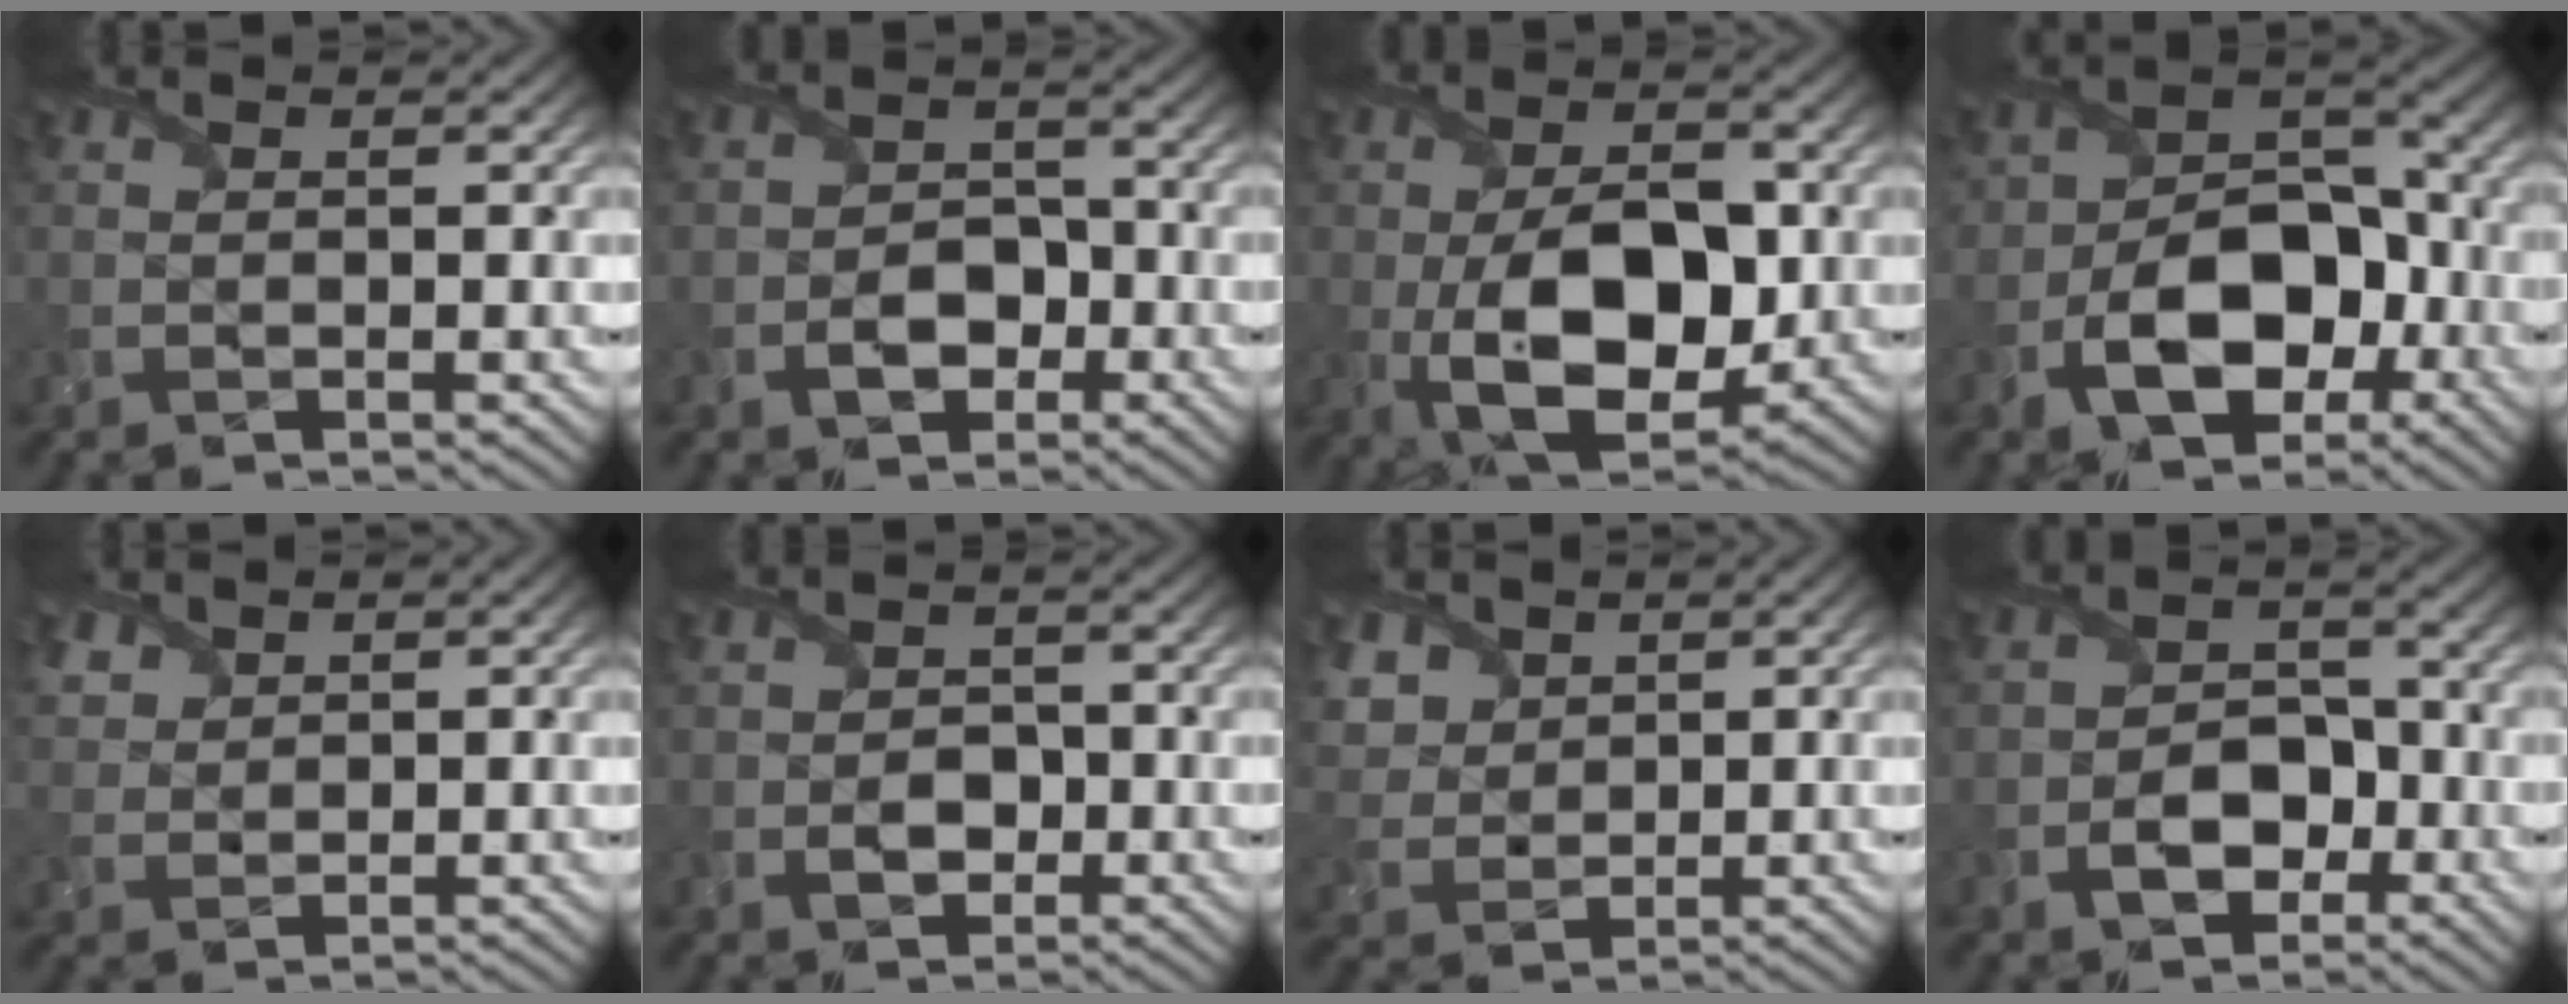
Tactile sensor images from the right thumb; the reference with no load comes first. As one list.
[{"total": 4.6, "force": [-2.1, 3.2, 2.6], "torque": [-0.041, -0.002, -0.042]}, {"total": 12.8, "force": [-2.0, 7.2, 10.4], "torque": [-0.184, -0.015, -0.031]}, {"total": 11.2, "force": [-4.2, 7.1, 7.5], "torque": [-0.133, -0.008, -0.072]}, {"total": 2.8, "force": [2.0, 1.8, 0.8], "torque": [-0.026, 0.002, 0.046]}, {"total": 3.0, "force": [-1.0, 2.3, 1.7], "torque": [-0.027, -0.004, -0.020]}, {"total": 6.0, "force": [3.2, 4.4, 2.5], "torque": [-0.096, -0.001, 0.066]}, {"total": 5.8, "force": [-2.6, 3.8, 3.5], "torque": [-0.052, -0.002, -0.052]}]